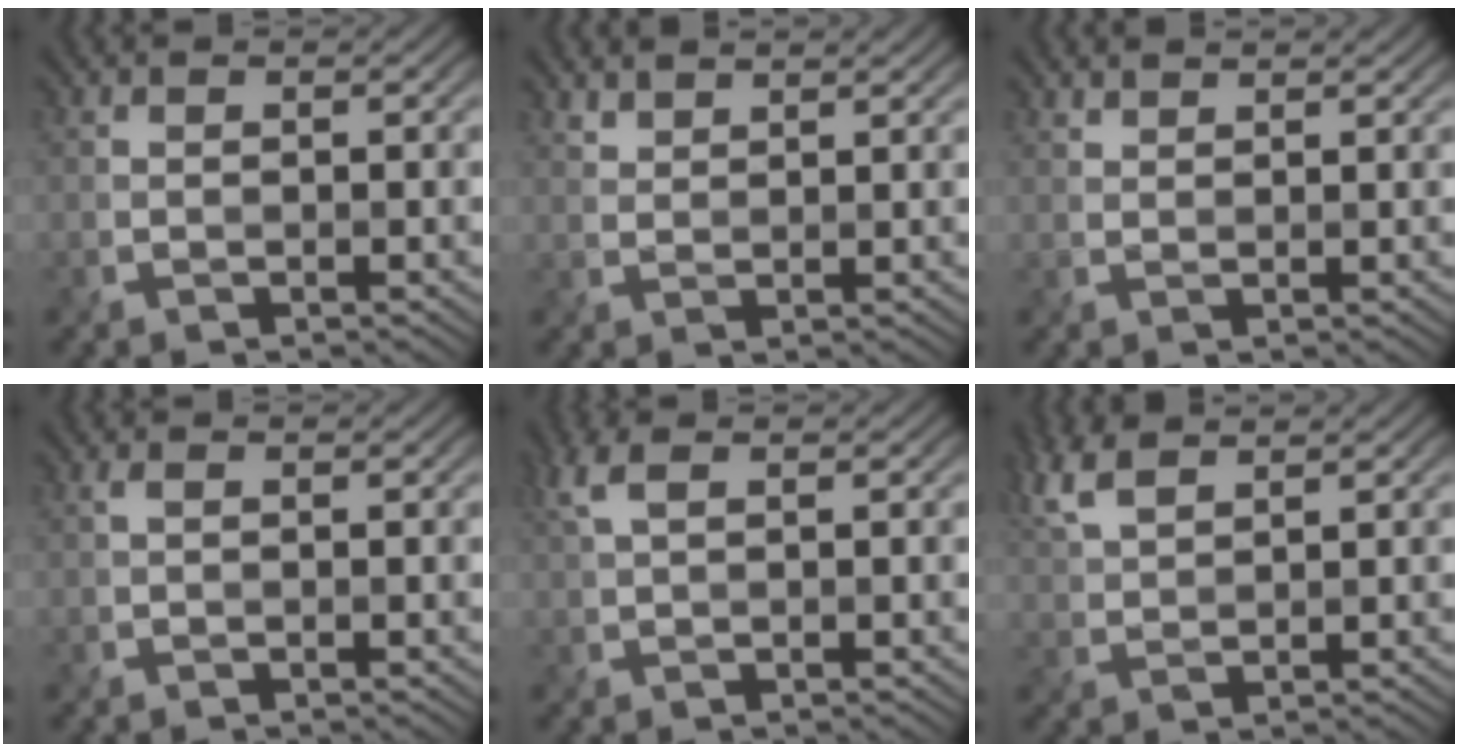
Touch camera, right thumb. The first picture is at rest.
{"total": 2.3, "force": [2.1, 0.5, 0.8], "torque": [-0.016, -0.001, 0.047]}
{"total": 1.7, "force": [1.6, 0.3, 0.5], "torque": [-0.015, -0.001, 0.034]}
{"total": 0.6, "force": [0.0, 0.2, 0.5], "torque": [-0.014, 0.001, 0.000]}
{"total": 2.6, "force": [1.1, 0.8, 2.2], "torque": [-0.059, 0.010, 0.023]}
{"total": 5.2, "force": [3.6, 1.5, 3.4], "torque": [-0.094, 0.015, 0.080]}